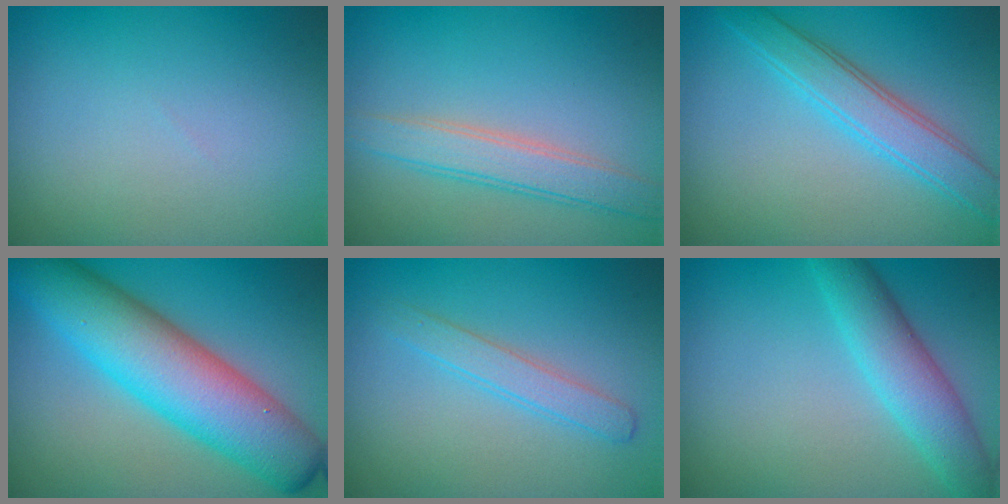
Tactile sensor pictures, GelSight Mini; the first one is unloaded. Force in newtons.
{"total": 3.2, "press": 3.2, "slide": 0.1}
{"total": 3.7, "press": 3.7, "slide": 0.2}
{"total": 10.1, "press": 10.1, "slide": 0.0}
{"total": 2.1, "press": 2.1, "slide": 0.0}
{"total": 4.5, "press": 4.5, "slide": 0.1}